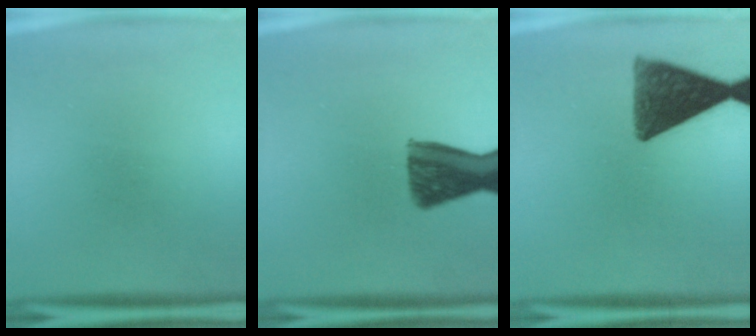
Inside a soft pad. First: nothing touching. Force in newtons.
{"total": 10.3}
{"total": 11.2}